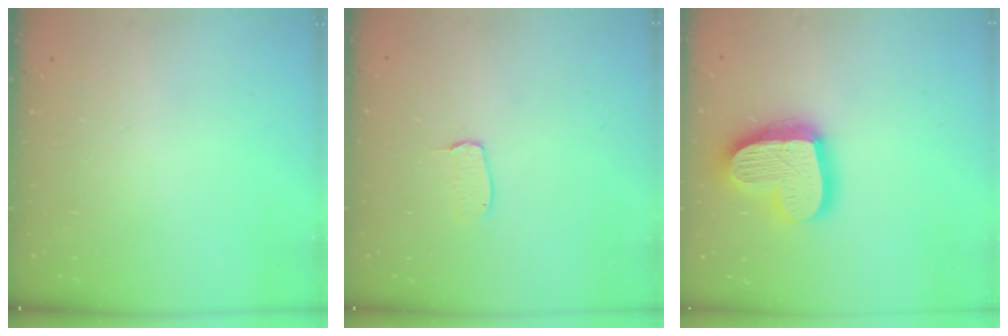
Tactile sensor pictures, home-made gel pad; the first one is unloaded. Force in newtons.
{"total": 4.0, "press": 4.0, "slide": 0.2}
{"total": 21.1, "press": 21.0, "slide": 1.8}